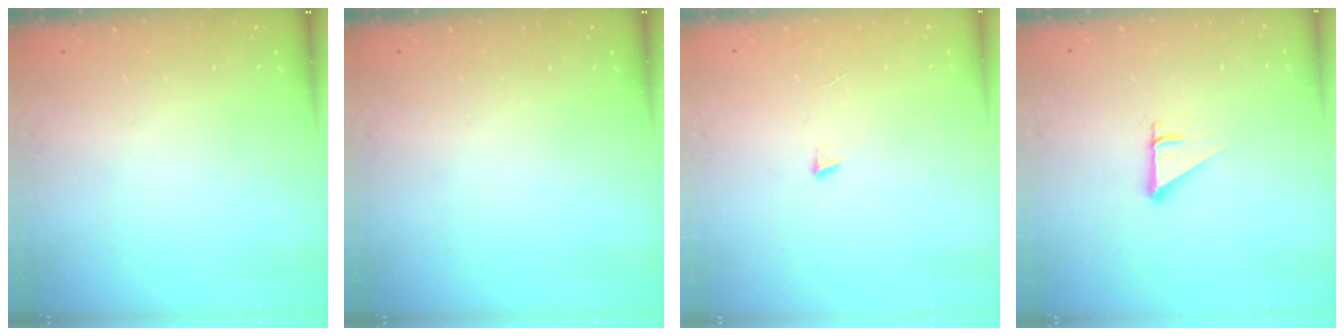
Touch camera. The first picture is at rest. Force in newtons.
{"total": 0.0}
{"total": 3.0, "press": 3.0, "slide": 0.3}
{"total": 2.5, "press": 2.5, "slide": 0.2}